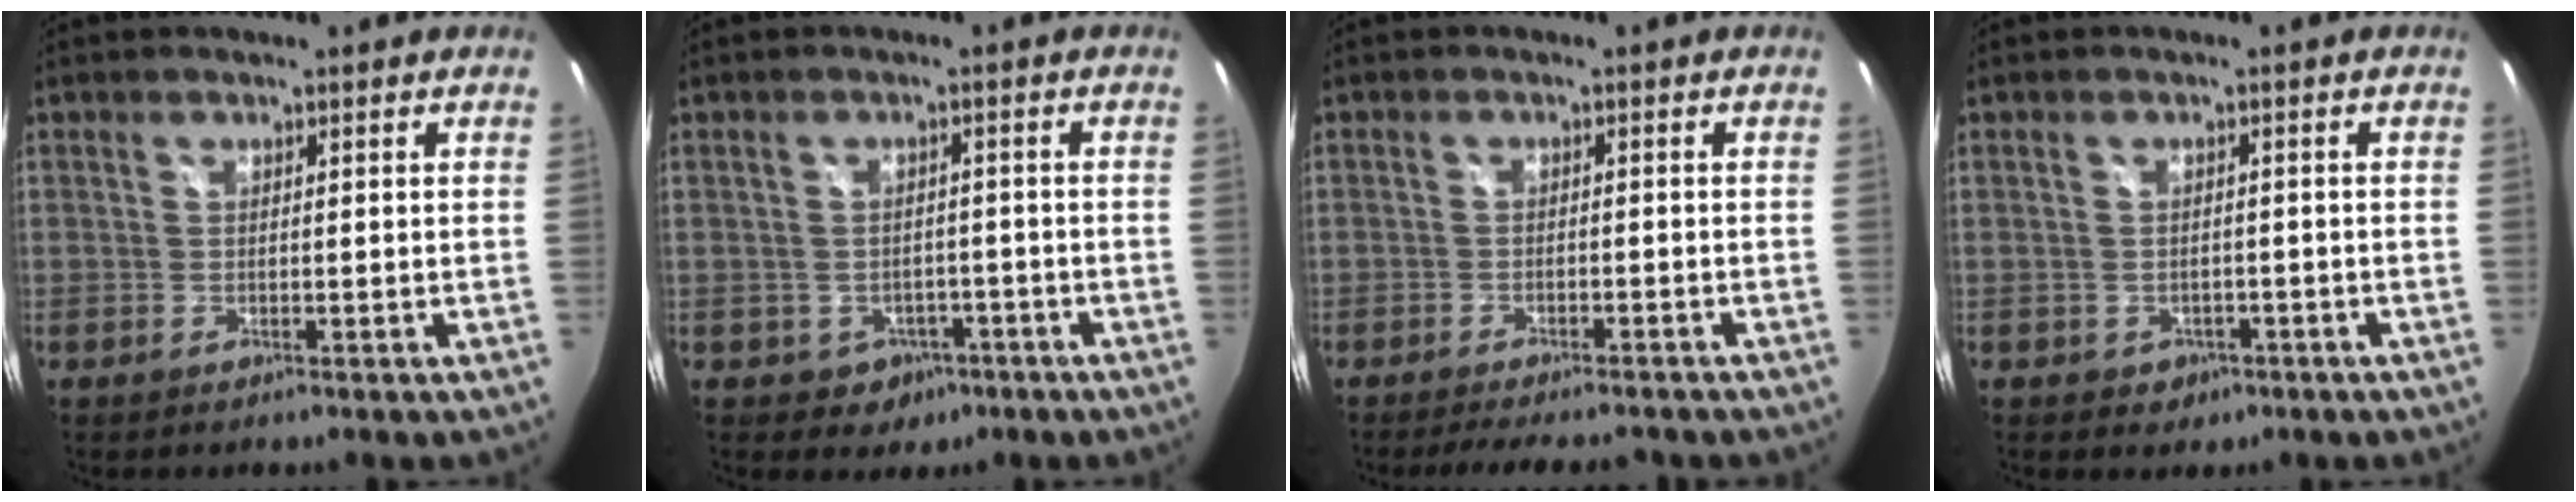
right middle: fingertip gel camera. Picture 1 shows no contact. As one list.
[{"total": 4.7, "force": [-2.2, 4.0, 1.1], "torque": [-0.036, 0.008, -0.018]}, {"total": 9.5, "force": [-8.1, 2.4, 4.2], "torque": [-0.090, -0.015, -0.114]}, {"total": 3.2, "force": [-1.2, 2.7, 1.0], "torque": [-0.027, 0.001, -0.008]}]